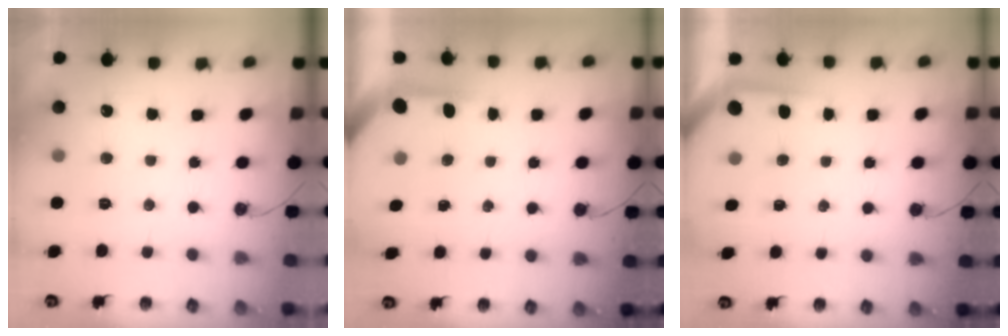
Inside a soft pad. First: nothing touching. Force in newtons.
{"total": 3.8, "press": 3.8, "slide": 0.4}
{"total": 2.0, "press": 2.0, "slide": 0.2}